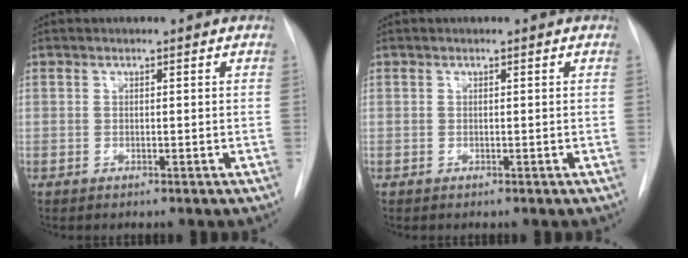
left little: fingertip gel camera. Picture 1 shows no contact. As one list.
[{"total": 0.0}]